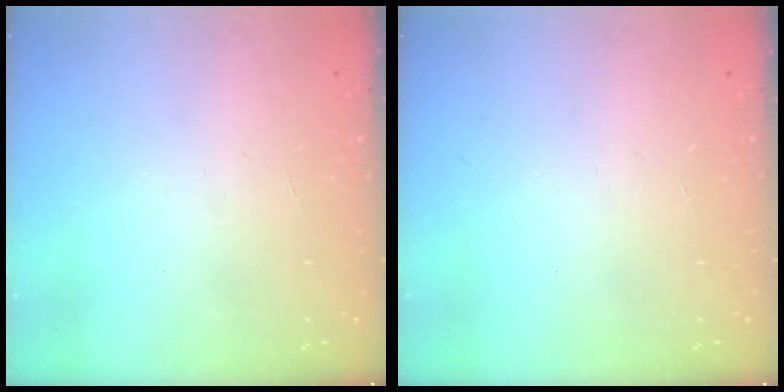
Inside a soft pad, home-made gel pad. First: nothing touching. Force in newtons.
{"total": 0.0}